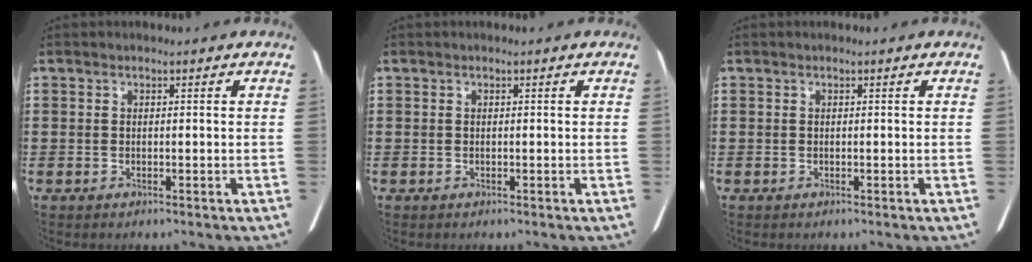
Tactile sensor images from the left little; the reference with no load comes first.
{"total": 0.0}
{"total": 0.0}